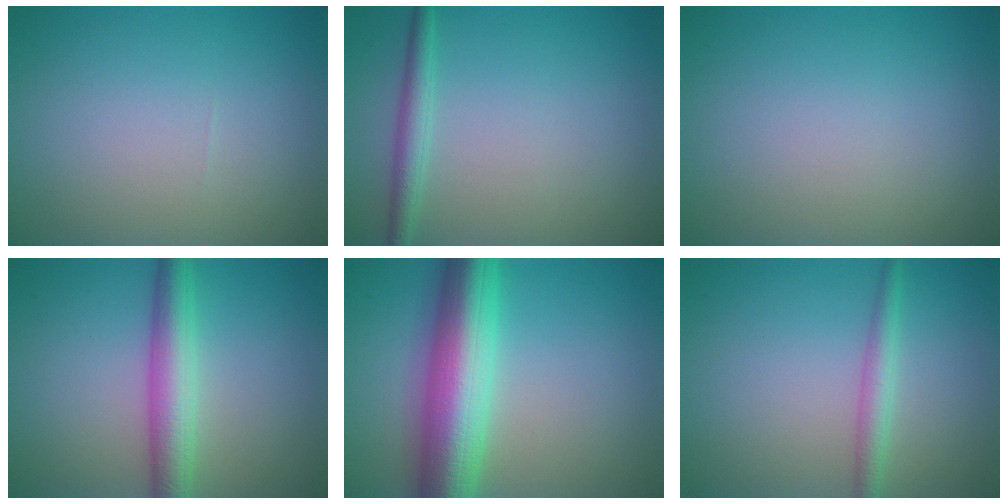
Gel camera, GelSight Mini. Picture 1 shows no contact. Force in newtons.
{"total": 2.1, "press": 2.1, "slide": 0.0}
{"total": 0.0}
{"total": 4.6, "press": 4.6, "slide": 0.1}
{"total": 10.1, "press": 10.1, "slide": 0.2}
{"total": 2.1, "press": 2.1, "slide": 0.1}